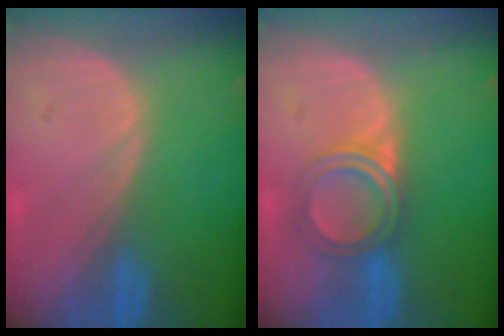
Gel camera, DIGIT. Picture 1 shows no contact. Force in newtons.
{"total": 5.0, "press": 4.8, "slide": 1.4}